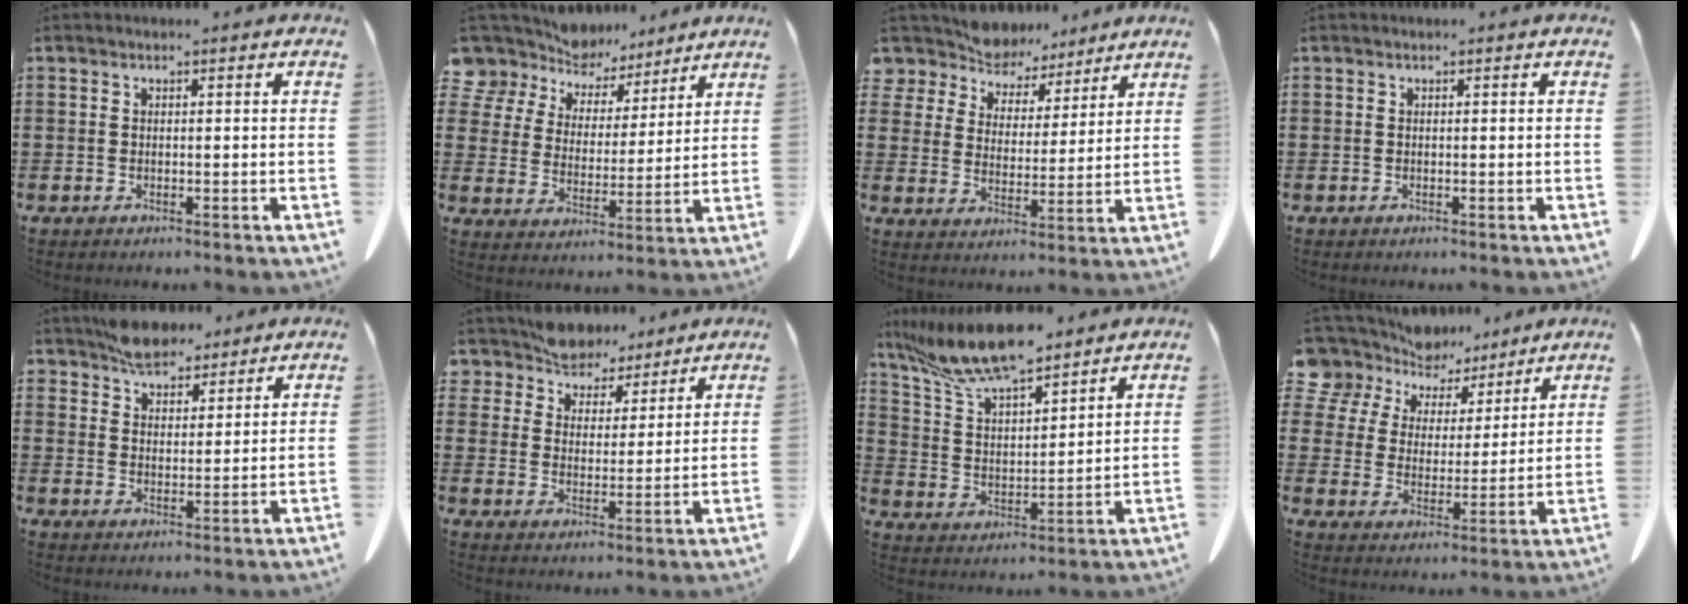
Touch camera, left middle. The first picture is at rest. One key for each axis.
{"total": 8.5, "fx": 7.6, "fy": 3.8, "fz": 0.5, "tx": -0.051, "ty": -0.045, "tz": 0.142}
{"total": 7.9, "fx": 7.4, "fy": 2.7, "fz": 0.2, "tx": -0.047, "ty": -0.043, "tz": 0.140}
{"total": 0.0}
{"total": 5.8, "fx": 5.3, "fy": 2.2, "fz": 1.1, "tx": -0.039, "ty": -0.008, "tz": 0.103}
{"total": 7.0, "fx": 6.6, "fy": 2.2, "fz": 0.0, "tx": -0.038, "ty": -0.037, "tz": 0.123}
{"total": 10.7, "fx": 9.0, "fy": 1.9, "fz": 5.5, "tx": -0.135, "ty": -0.034, "tz": 0.160}
{"total": 8.1, "fx": 6.9, "fy": 4.2, "fz": 0.4, "tx": -0.050, "ty": -0.039, "tz": 0.130}